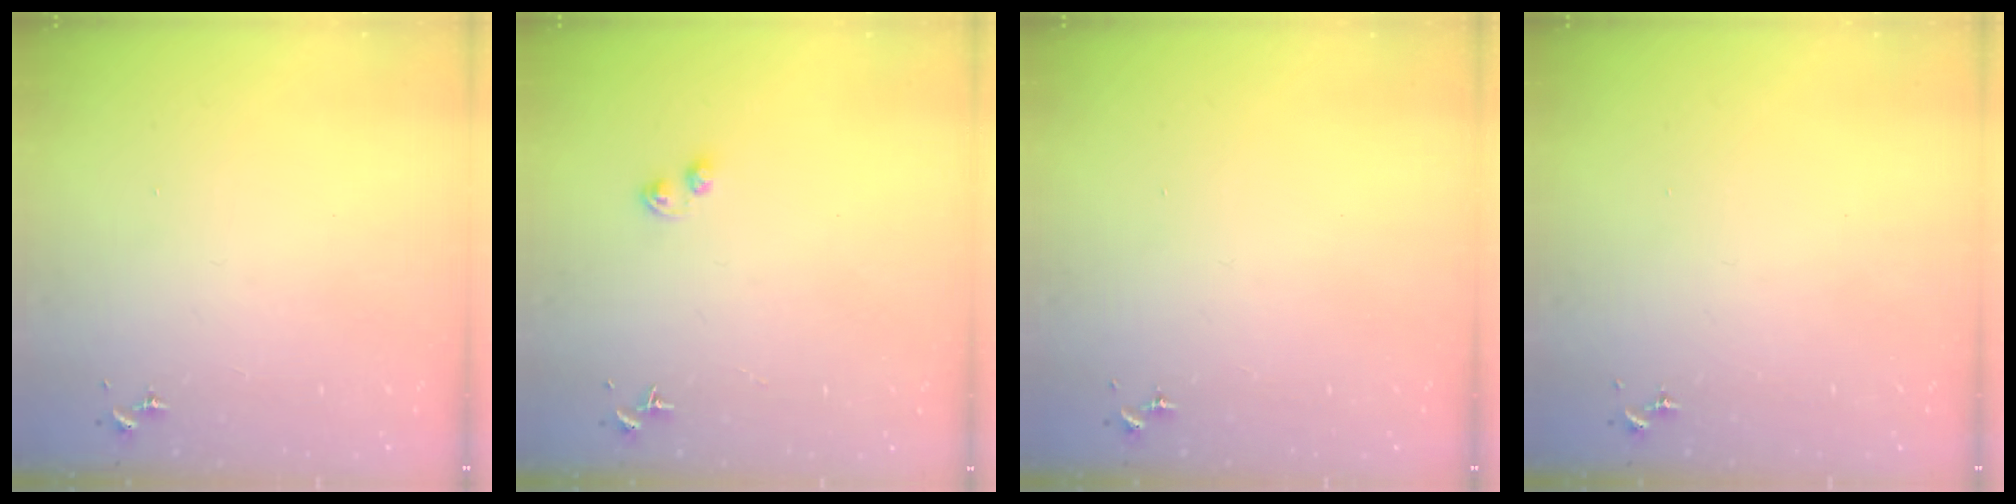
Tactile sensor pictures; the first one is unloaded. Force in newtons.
{"total": 3.2, "press": 3.1, "slide": 0.9}
{"total": 0.0}
{"total": 0.0}